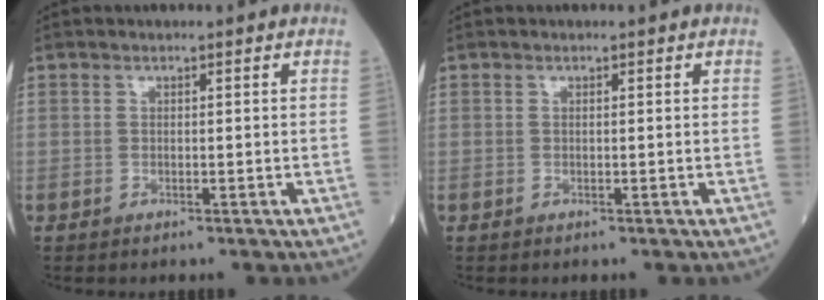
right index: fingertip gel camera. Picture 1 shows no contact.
{"total": 0.0}